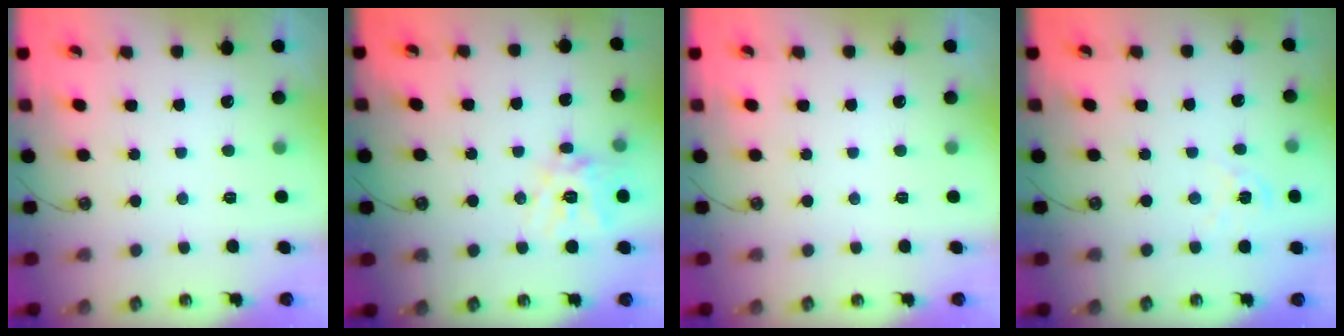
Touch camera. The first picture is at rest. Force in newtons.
{"total": 13.2, "press": 13.1, "slide": 1.5}
{"total": 0.0}
{"total": 6.3, "press": 6.3, "slide": 0.5}